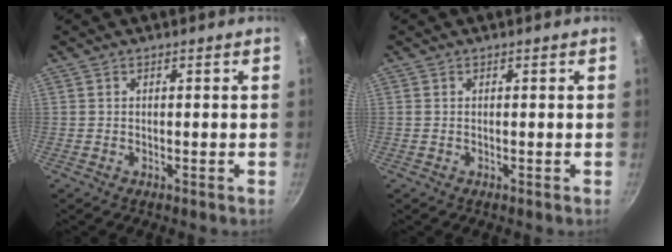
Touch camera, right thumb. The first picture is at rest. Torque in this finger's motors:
{"motor_torque": [0.03, 0.01, -0.42, 0.12, 0.04]}